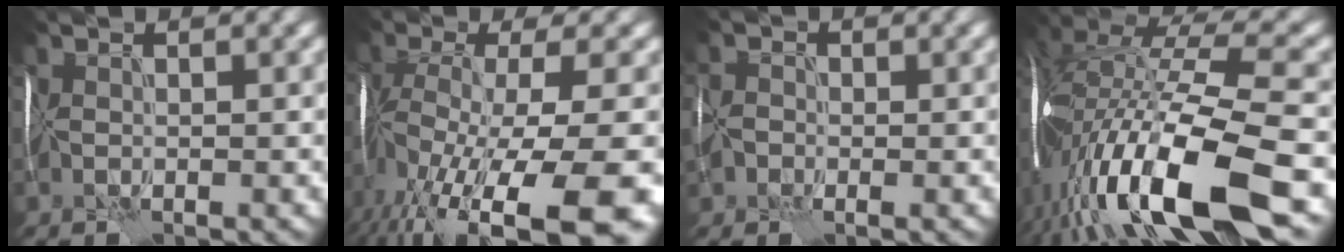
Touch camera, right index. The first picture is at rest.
{"total": 14.2, "force": [-6.6, 5.2, 11.5], "torque": [-0.236, -0.032, -0.078]}
{"total": 3.5, "force": [-1.2, 2.7, 1.9], "torque": [-0.052, -0.003, -0.024]}
{"total": 14.0, "force": [-4.8, 5.4, 12.0], "torque": [-0.252, 0.001, -0.073]}